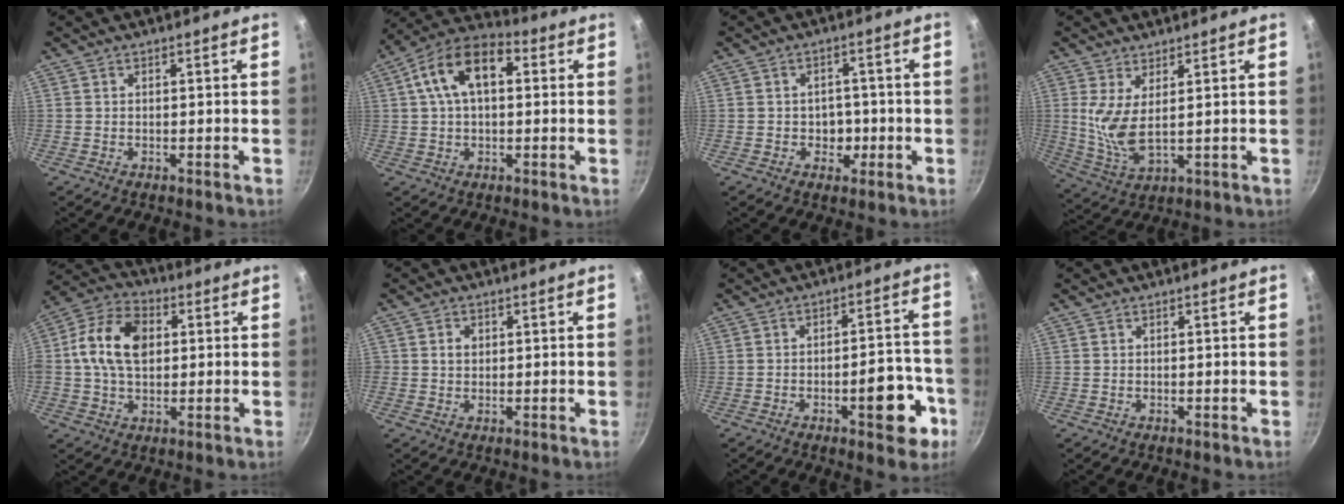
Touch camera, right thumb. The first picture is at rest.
{"total": 13.8, "force": [3.2, 8.1, 10.7], "torque": [-0.166, 0.030, 0.037]}
{"total": 4.2, "force": [-1.0, 3.5, 2.0], "torque": [0.002, 0.008, -0.015]}
{"total": 7.4, "force": [2.4, 2.7, 6.4], "torque": [-0.134, -0.028, 0.053]}
{"total": 13.7, "force": [1.7, 9.2, 10.0], "torque": [-0.165, 0.017, 0.013]}
{"total": 2.2, "force": [0.4, 1.9, 1.0], "torque": [-0.008, 0.003, 0.004]}
{"total": 11.4, "force": [-4.7, 4.6, 9.3], "torque": [-0.082, 0.038, -0.059]}
{"total": 0.0}